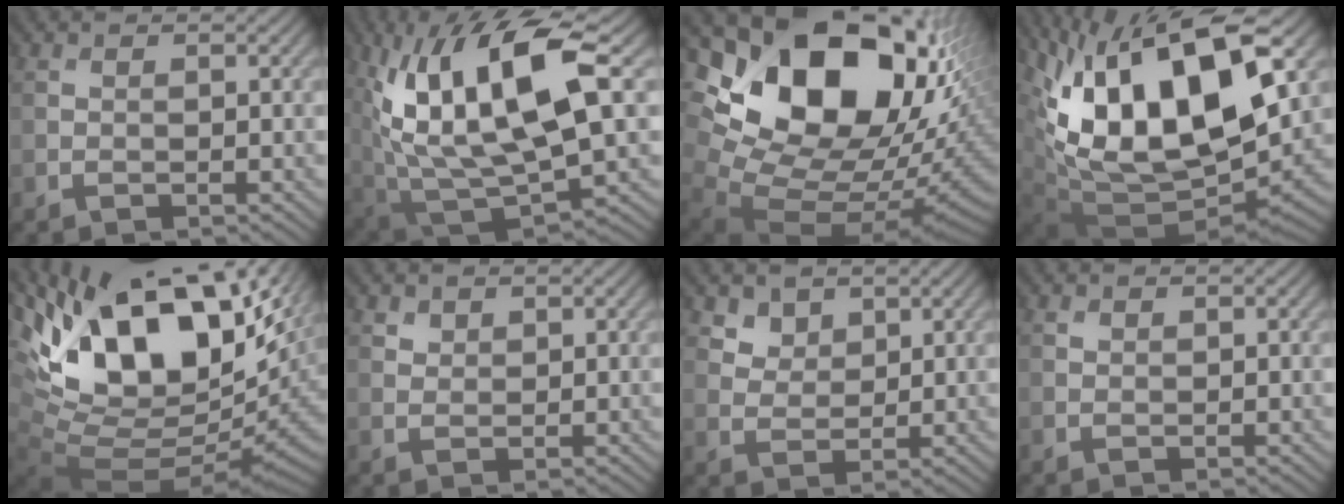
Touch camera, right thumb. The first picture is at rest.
{"total": 17.6, "force": [4.9, 6.9, 15.4], "torque": [-0.307, 0.003, 0.092]}
{"total": 21.8, "force": [6.5, 14.8, 14.6], "torque": [-0.275, 0.009, 0.140]}
{"total": 19.3, "force": [5.5, 9.9, 15.6], "torque": [-0.320, 0.003, 0.106]}
{"total": 18.9, "force": [6.8, 10.0, 14.6], "torque": [-0.275, 0.003, 0.135]}
{"total": 1.5, "force": [1.1, 1.0, 0.4], "torque": [-0.009, -0.002, 0.022]}
{"total": 3.4, "force": [2.4, 2.3, 1.0], "torque": [-0.034, -0.018, 0.054]}
{"total": 0.5, "force": [0.4, 0.4, 0.2], "torque": [-0.003, -0.003, 0.008]}